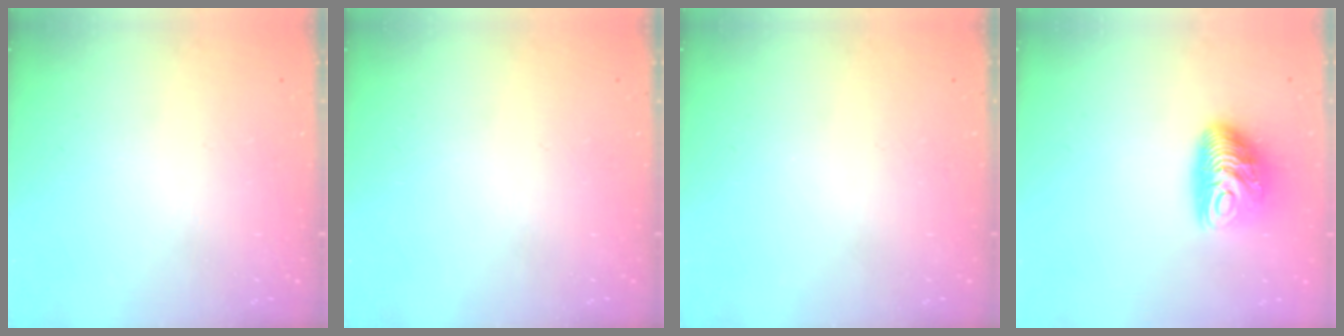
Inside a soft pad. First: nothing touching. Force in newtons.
{"total": 0.0}
{"total": 0.0}
{"total": 10.6, "press": 10.5, "slide": 0.9}